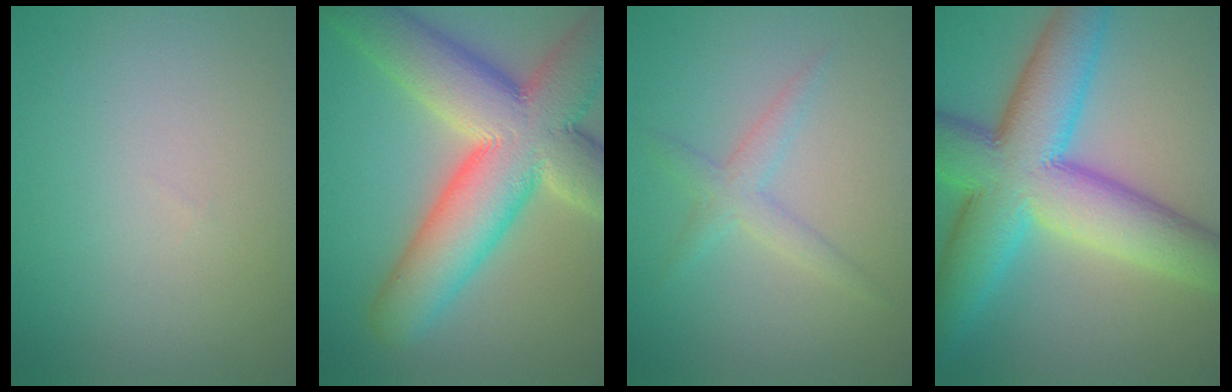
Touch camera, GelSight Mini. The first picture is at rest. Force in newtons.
{"total": 13.6, "press": 13.6, "slide": 0.8}
{"total": 2.1, "press": 2.1, "slide": 0.0}
{"total": 12.7, "press": 12.7, "slide": 0.2}